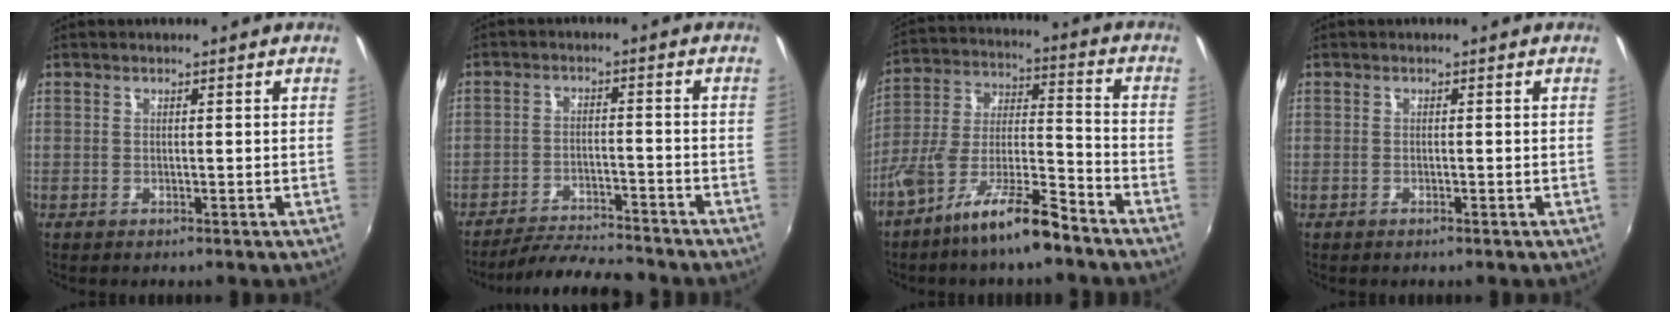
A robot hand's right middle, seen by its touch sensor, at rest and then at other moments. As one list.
[{"total": 10.1, "force": [-9.4, 1.3, 3.4], "torque": [-0.085, -0.002, -0.147]}, {"total": 13.4, "force": [-9.4, 2.5, 9.3], "torque": [-0.181, -0.006, -0.170]}, {"total": 0.8, "force": [-0.6, 0.2, 0.4], "torque": [-0.008, -0.002, -0.012]}]